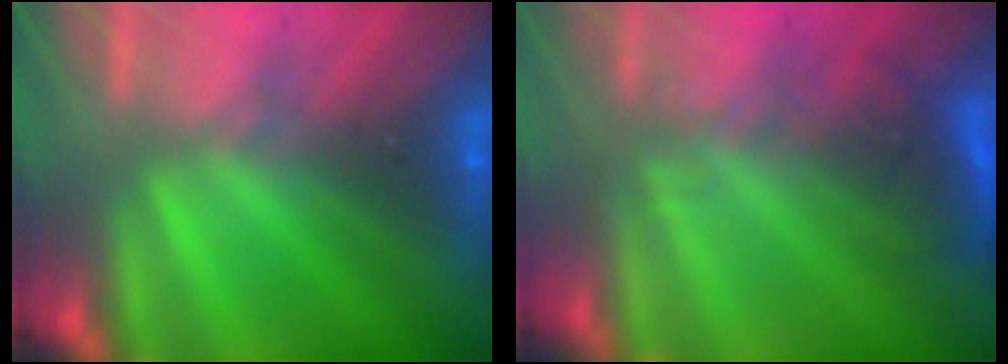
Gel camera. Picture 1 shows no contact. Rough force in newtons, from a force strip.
{"total": 2.9}